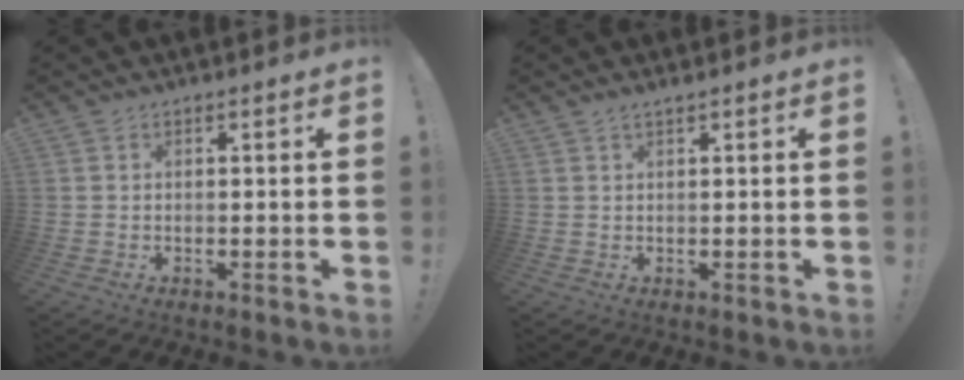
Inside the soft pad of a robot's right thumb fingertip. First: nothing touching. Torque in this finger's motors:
{"motor_torque": [-0.09, -0.07, 0.47, -0.06, 0.00]}